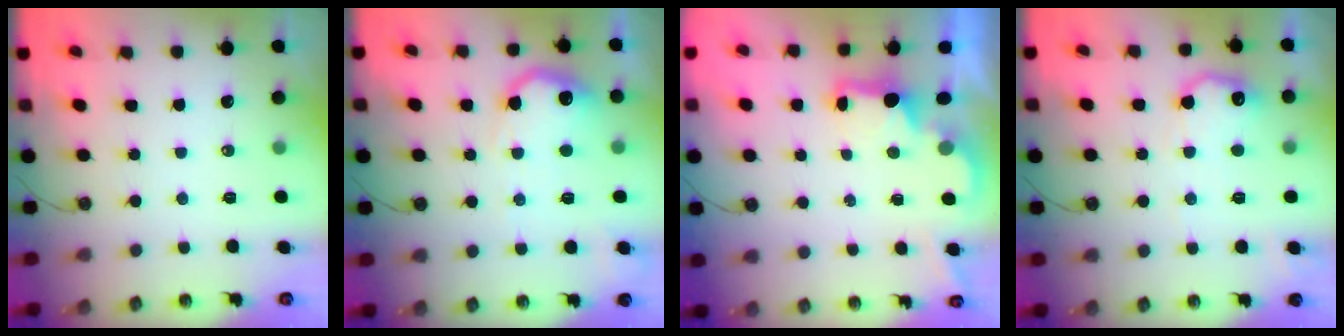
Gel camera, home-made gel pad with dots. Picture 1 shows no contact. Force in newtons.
{"total": 13.3, "press": 13.2, "slide": 0.6}
{"total": 2.1, "press": 2.0, "slide": 0.7}
{"total": 11.5, "press": 11.5, "slide": 0.6}